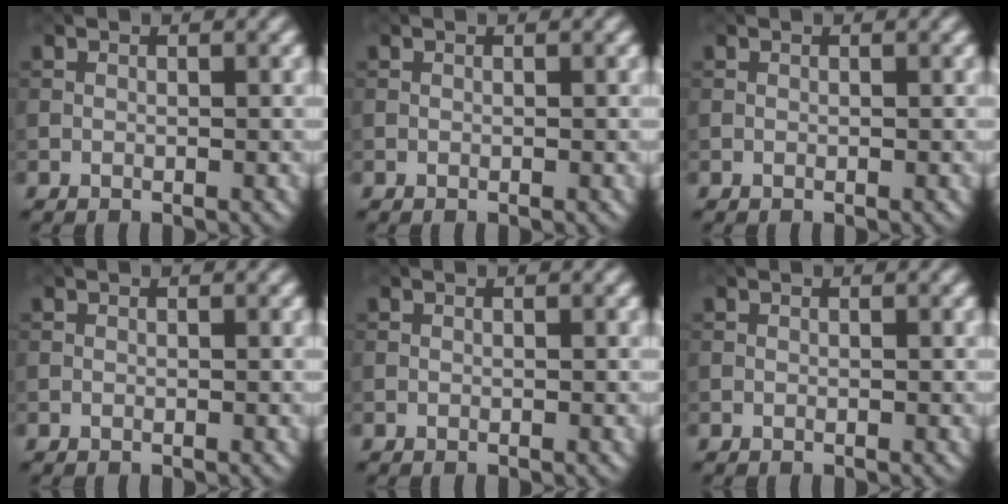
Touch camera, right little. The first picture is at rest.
{"total": 0.0}
{"total": 0.0}
{"total": 0.0}
{"total": 0.0}
{"total": 0.0}